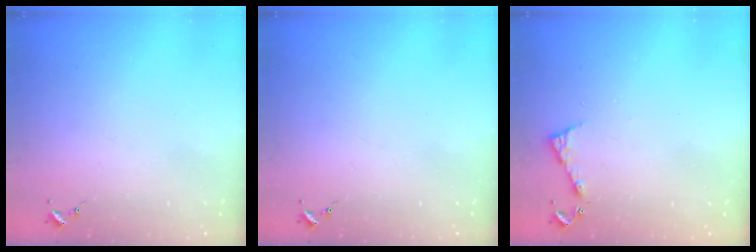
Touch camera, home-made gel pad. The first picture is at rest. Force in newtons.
{"total": 0.0}
{"total": 4.9, "press": 4.8, "slide": 0.5}